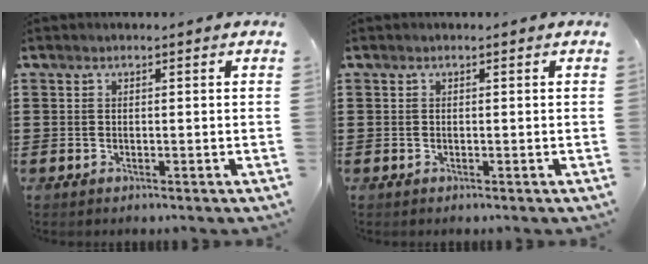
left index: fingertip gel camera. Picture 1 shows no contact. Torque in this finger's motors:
{"motor_torque": [0.00, 0.00, 0.00, -0.01]}